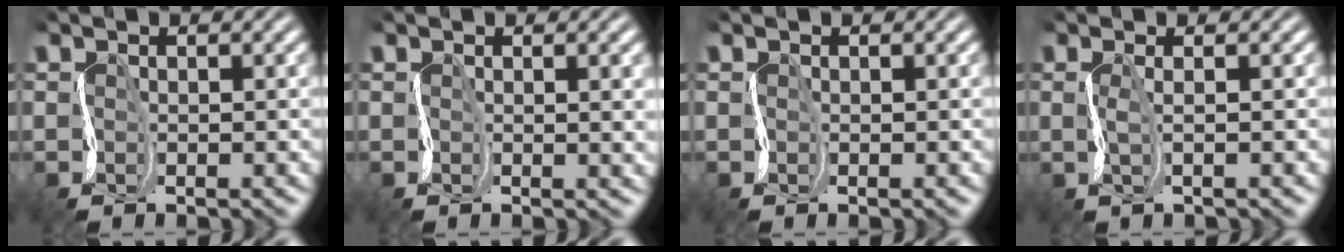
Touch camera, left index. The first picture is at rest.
{"total": 3.1, "force": [0.4, 1.2, 2.8], "torque": [-0.028, 0.000, 0.007]}
{"total": 0.0}
{"total": 0.8, "force": [0.5, 0.3, 0.7], "torque": [-0.016, 0.006, 0.008]}